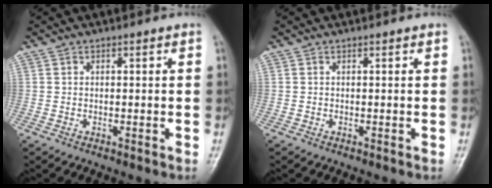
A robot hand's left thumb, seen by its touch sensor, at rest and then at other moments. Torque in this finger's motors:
{"motor_torque": [0.00, 0.01, -0.01, -0.01, 0.00]}